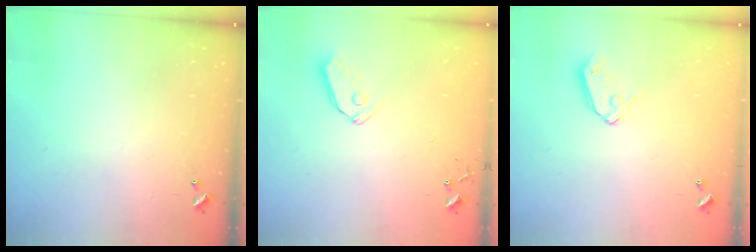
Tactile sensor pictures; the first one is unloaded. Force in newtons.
{"total": 6.0, "press": 6.0, "slide": 0.5}
{"total": 8.0, "press": 8.0, "slide": 1.0}